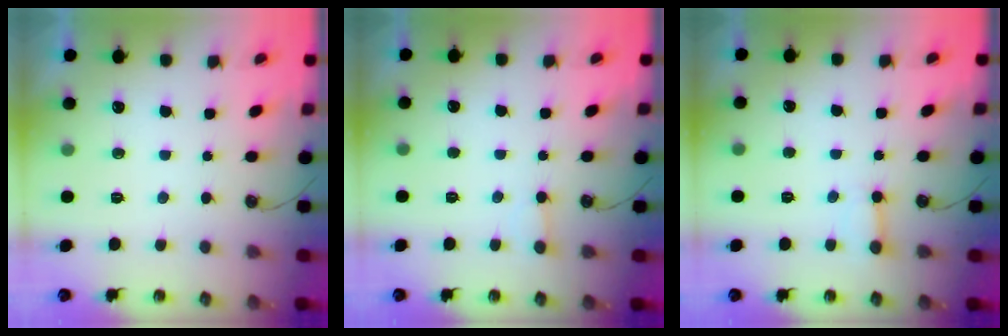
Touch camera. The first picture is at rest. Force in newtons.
{"total": 2.3, "press": 2.3, "slide": 0.2}
{"total": 2.6, "press": 2.6, "slide": 0.4}